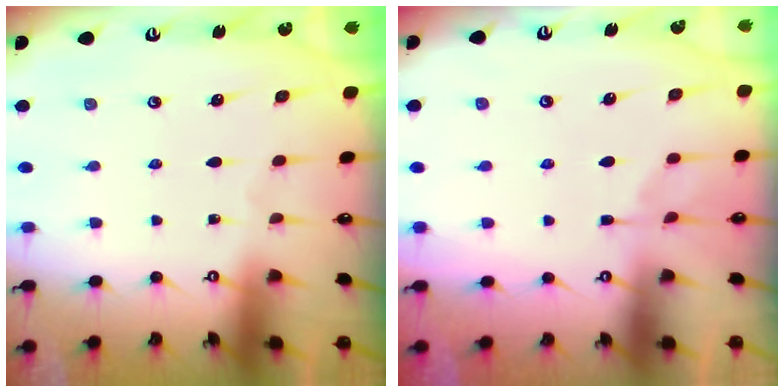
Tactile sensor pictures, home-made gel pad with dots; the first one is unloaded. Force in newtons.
{"total": 5.4, "press": 5.2, "slide": 1.4}